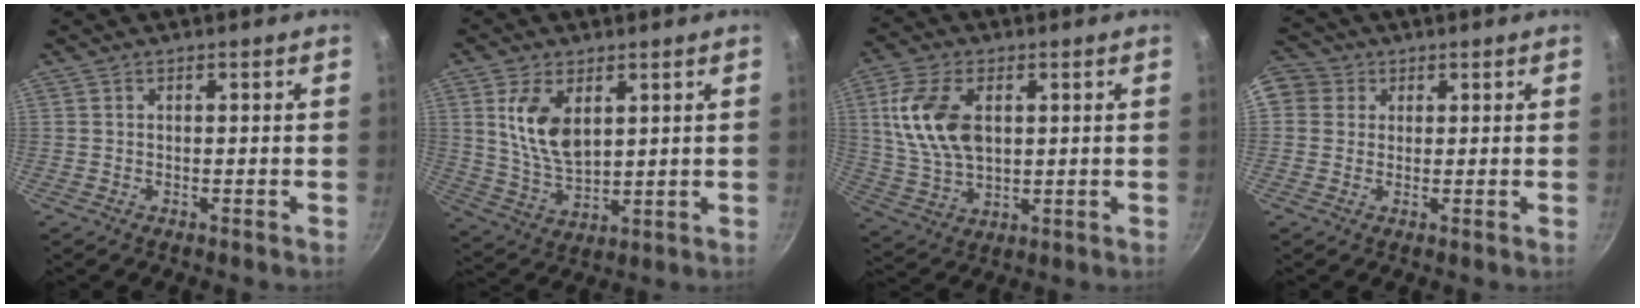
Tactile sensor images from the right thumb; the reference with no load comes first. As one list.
[{"total": 10.6, "force": [3.4, 6.0, 8.1], "torque": [-0.147, -0.025, 0.073]}, {"total": 13.5, "force": [2.8, 8.2, 10.3], "torque": [-0.188, -0.007, 0.057]}, {"total": 7.8, "force": [2.0, 7.0, 2.7], "torque": [-0.037, 0.012, 0.023]}]